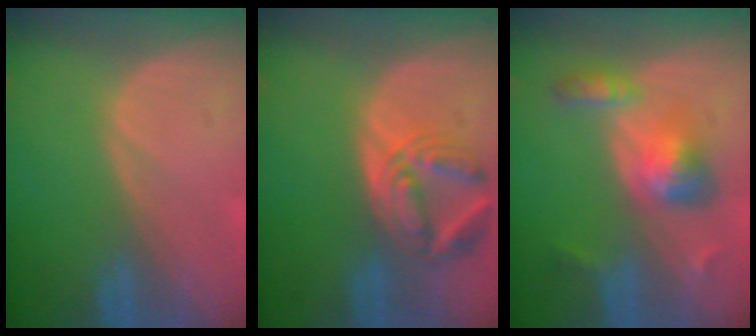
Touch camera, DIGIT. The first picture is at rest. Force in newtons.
{"total": 6.4, "press": 6.4, "slide": 0.9}
{"total": 6.2, "press": 5.6, "slide": 2.7}